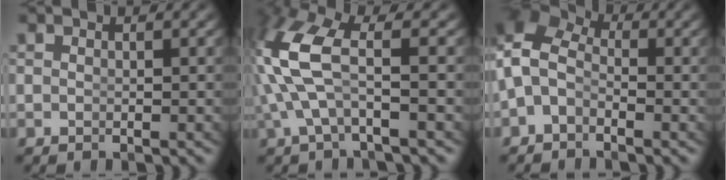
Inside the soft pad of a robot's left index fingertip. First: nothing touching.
{"total": 5.4, "force": [0.4, 2.3, 4.8], "torque": [-0.132, -0.011, 0.015]}
{"total": 7.8, "force": [0.8, 6.5, 4.3], "torque": [-0.102, -0.012, 0.005]}